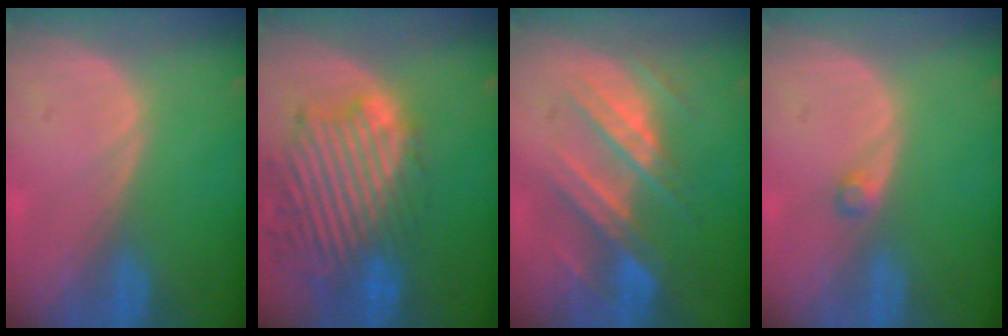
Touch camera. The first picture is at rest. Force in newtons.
{"total": 13.7, "press": 11.7, "slide": 7.2}
{"total": 8.8, "press": 7.9, "slide": 3.7}
{"total": 1.2, "press": 1.2, "slide": 0.2}